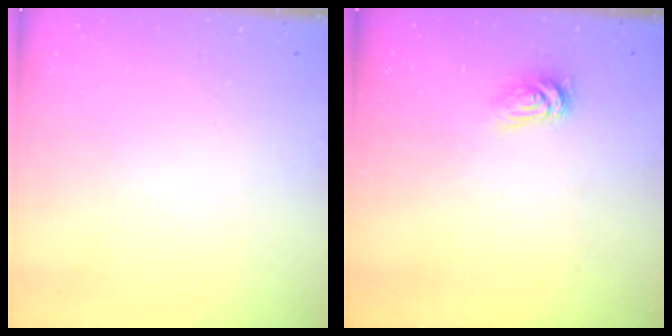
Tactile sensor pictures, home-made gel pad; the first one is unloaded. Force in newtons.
{"total": 2.8, "press": 2.8, "slide": 0.4}